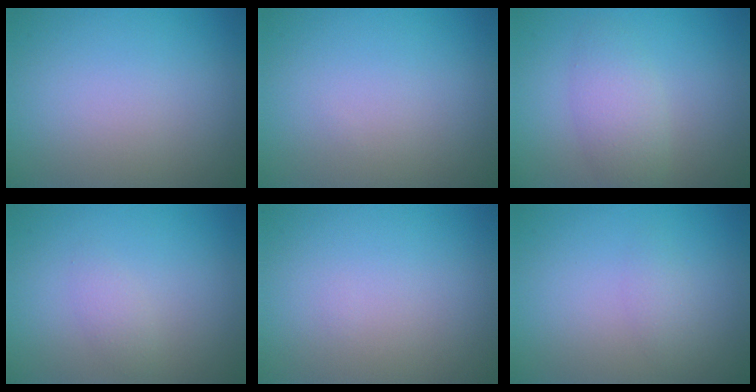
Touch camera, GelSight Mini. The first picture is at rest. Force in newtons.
{"total": 0.0}
{"total": 2.9, "press": 2.9, "slide": 0.1}
{"total": 1.1, "press": 1.1, "slide": 0.1}
{"total": 0.0}
{"total": 1.1, "press": 1.1, "slide": 0.1}